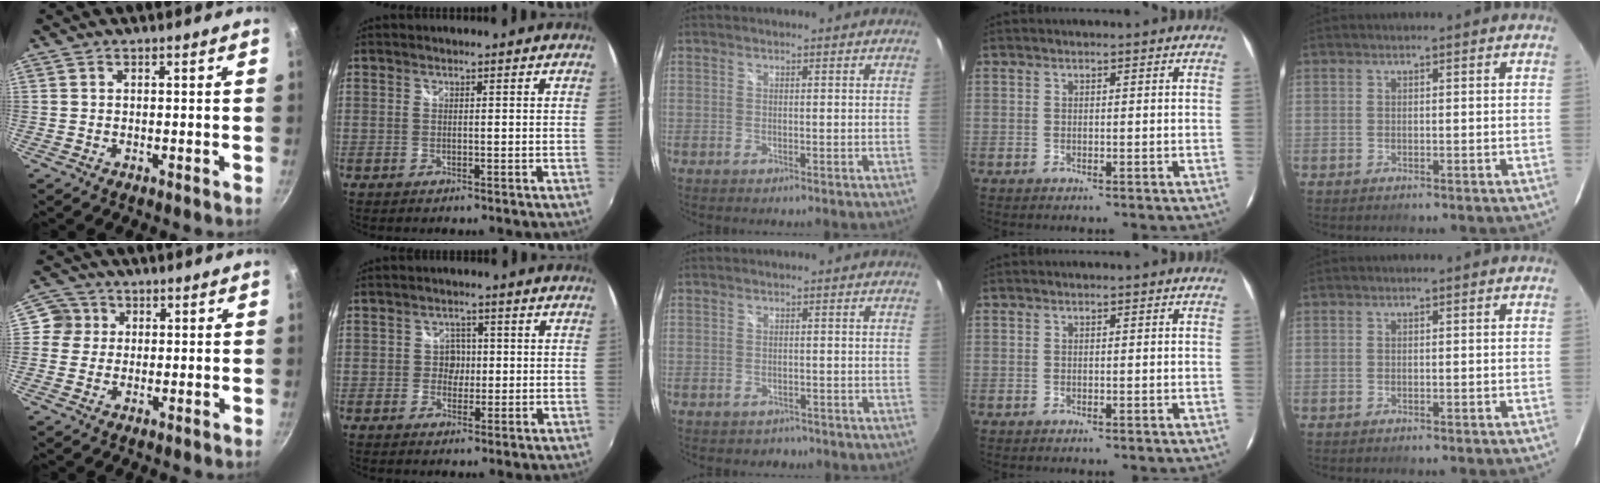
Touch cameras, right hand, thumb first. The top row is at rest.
{"thumb": {"total": 4.3, "force": [0.7, 4.2, 0.6], "torque": [0.027, 0.007, 0.000]}, "index": {"total": 2.8, "force": [-0.2, 2.7, 0.7], "torque": [-0.009, 0.008, -0.007]}, "middle": {"total": 2.6, "force": [-1.8, 1.8, 0.3], "torque": [-0.010, -0.004, -0.023]}}